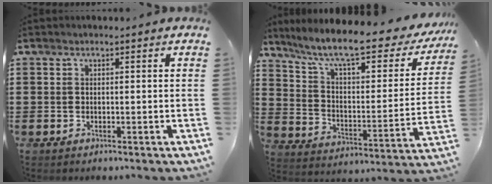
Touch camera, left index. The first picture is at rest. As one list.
[{"total": 10.5, "force": [8.3, 1.1, 6.4], "torque": [-0.152, -0.050, 0.138]}]